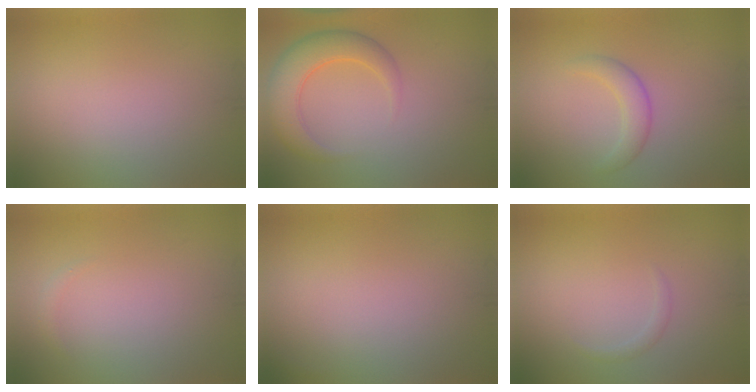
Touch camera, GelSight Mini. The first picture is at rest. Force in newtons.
{"total": 4.9, "press": 4.9, "slide": 0.4}
{"total": 2.1, "press": 2.1, "slide": 0.2}
{"total": 0.6, "press": 0.6, "slide": 0.0}
{"total": 0.0}
{"total": 0.8, "press": 0.8, "slide": 0.0}